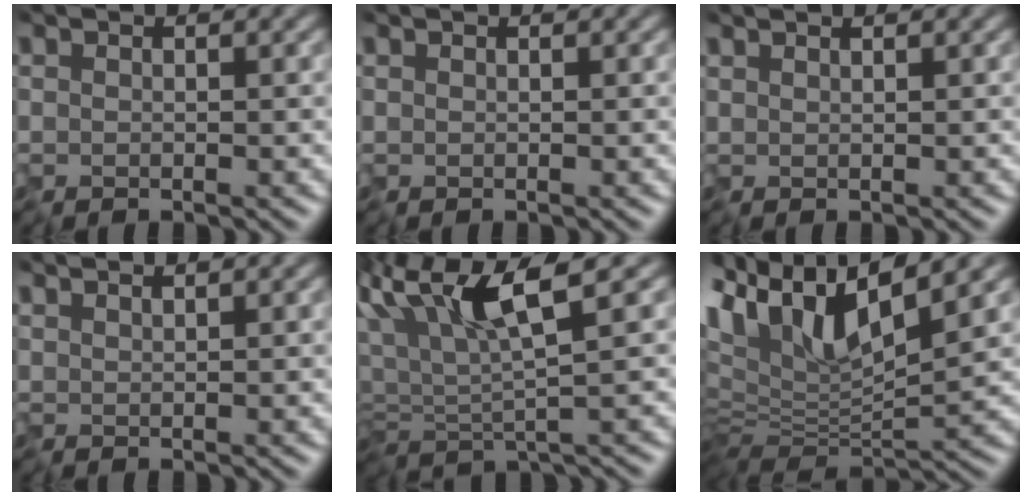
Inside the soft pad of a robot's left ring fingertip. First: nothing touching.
{"total": 0.0}
{"total": 1.0, "force": [0.7, 0.3, 0.6], "torque": [-0.001, 0.008, 0.000]}
{"total": 1.3, "force": [1.0, 0.3, 0.8], "torque": [-0.003, 0.009, 0.004]}
{"total": 6.2, "force": [1.2, 1.3, 5.9], "torque": [-0.113, 0.004, 0.020]}
{"total": 10.8, "force": [3.6, 5.0, 8.8], "torque": [-0.185, 0.000, 0.073]}